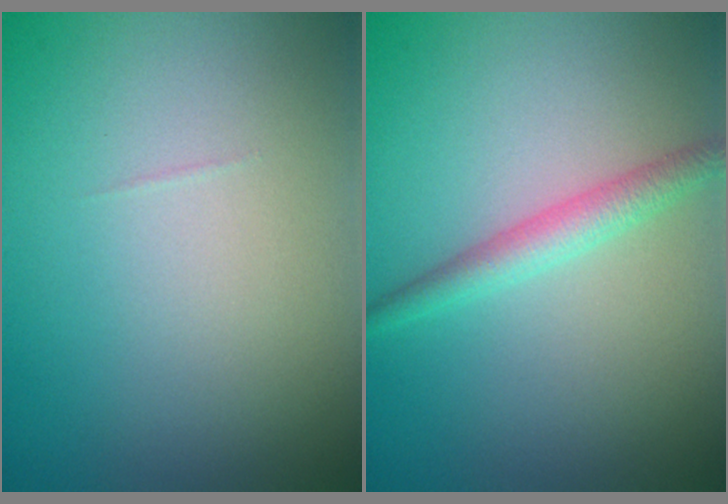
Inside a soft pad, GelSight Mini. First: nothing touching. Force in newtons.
{"total": 2.3, "press": 2.3, "slide": 0.1}